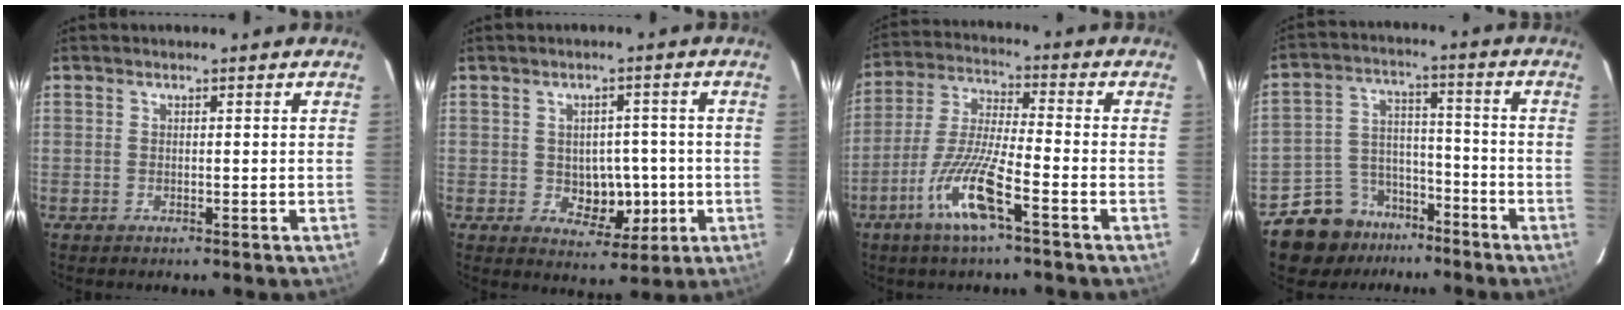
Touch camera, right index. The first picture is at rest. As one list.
[{"total": 6.3, "force": [-0.9, 4.4, 4.5], "torque": [-0.052, 0.009, -0.002]}, {"total": 11.2, "force": [-5.6, 0.9, 9.6], "torque": [-0.199, -0.011, -0.111]}, {"total": 10.5, "force": [-7.6, 6.9, 1.7], "torque": [-0.035, 0.041, -0.126]}]